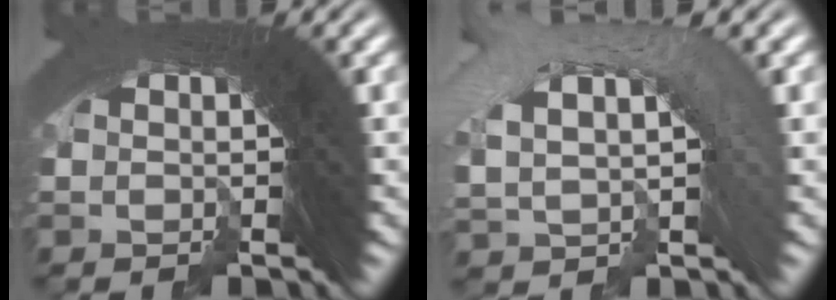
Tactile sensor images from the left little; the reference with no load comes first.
{"total": 5.0, "force": [-2.7, 4.0, 1.2], "torque": [-0.033, 0.006, -0.048]}